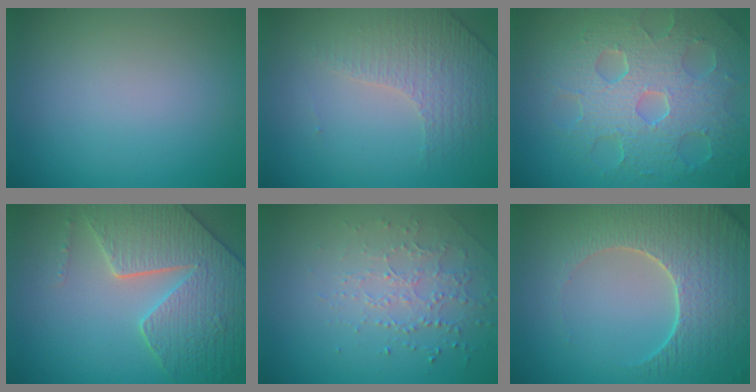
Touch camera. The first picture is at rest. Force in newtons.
{"total": 4.2, "press": 2.9, "slide": 3.1}
{"total": 8.5, "press": 6.1, "slide": 6.0}
{"total": 7.3, "press": 6.0, "slide": 4.2}
{"total": 1.7, "press": 1.5, "slide": 0.8}
{"total": 6.6, "press": 5.4, "slide": 3.8}